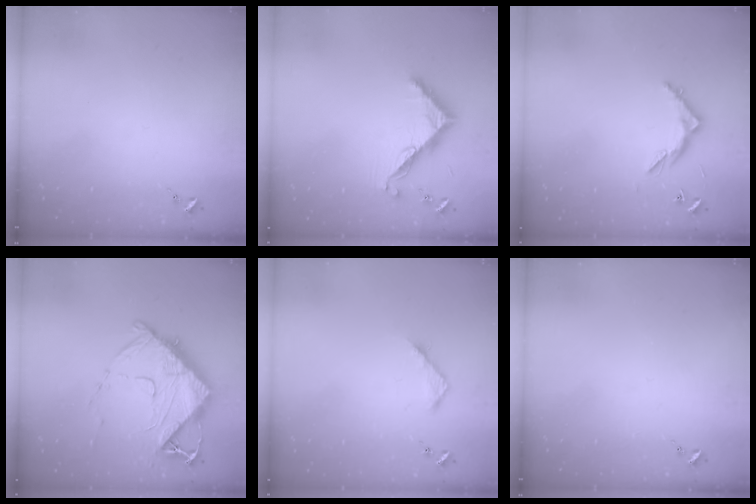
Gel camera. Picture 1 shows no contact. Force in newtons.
{"total": 8.5, "press": 8.5, "slide": 0.6}
{"total": 6.1, "press": 6.1, "slide": 0.4}
{"total": 13.6, "press": 13.6, "slide": 0.8}
{"total": 4.6, "press": 4.6, "slide": 0.5}
{"total": 0.0}